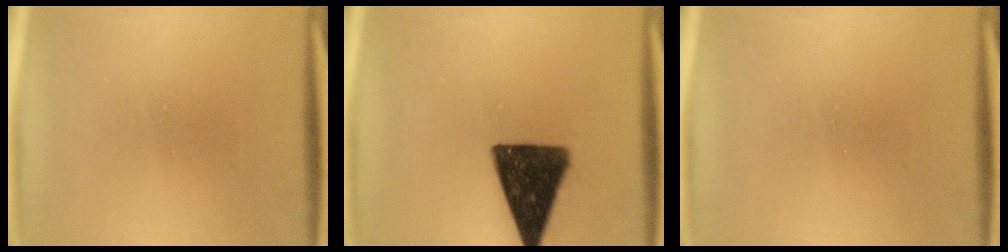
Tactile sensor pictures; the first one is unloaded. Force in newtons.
{"total": 15.4}
{"total": 0.0}